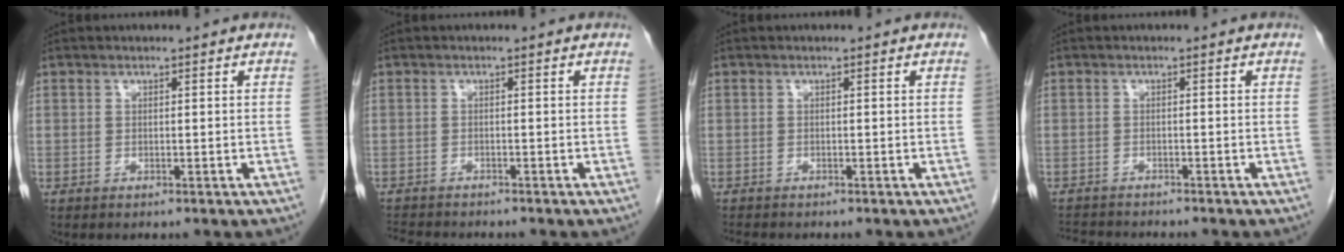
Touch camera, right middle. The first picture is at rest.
{"total": 4.8, "force": [-4.6, 0.6, 1.3], "torque": [-0.020, -0.012, -0.075]}
{"total": 1.9, "force": [-1.7, 0.3, 0.6], "torque": [-0.014, -0.005, -0.025]}
{"total": 5.4, "force": [-5.2, 0.5, 1.3], "torque": [-0.021, -0.011, -0.083]}